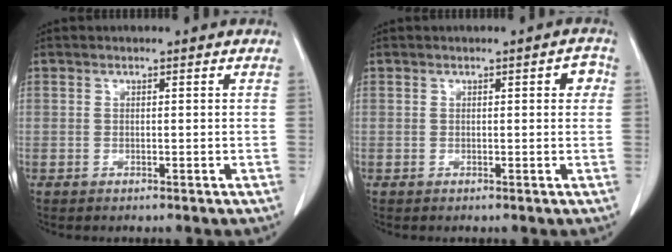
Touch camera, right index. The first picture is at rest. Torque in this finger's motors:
{"motor_torque": [0.11, -0.05, 0.03, 0.02]}